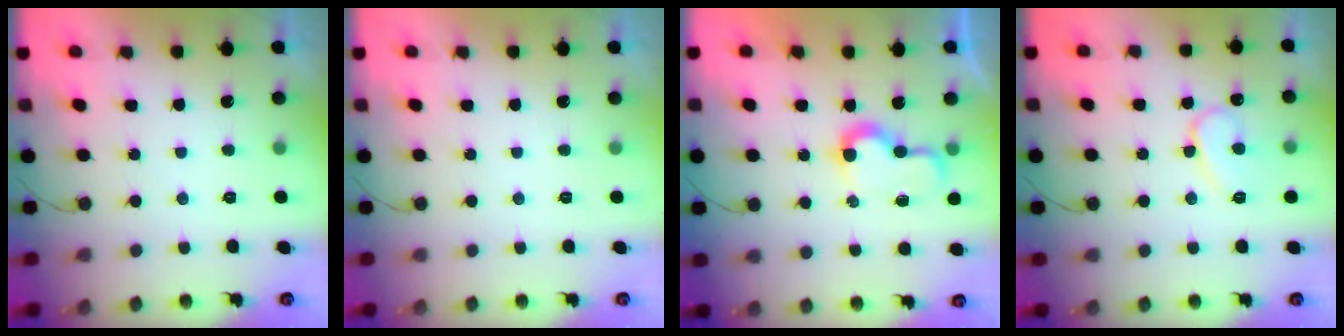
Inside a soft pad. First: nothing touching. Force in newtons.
{"total": 0.0}
{"total": 7.6, "press": 7.6, "slide": 0.5}
{"total": 9.0, "press": 9.0, "slide": 1.1}